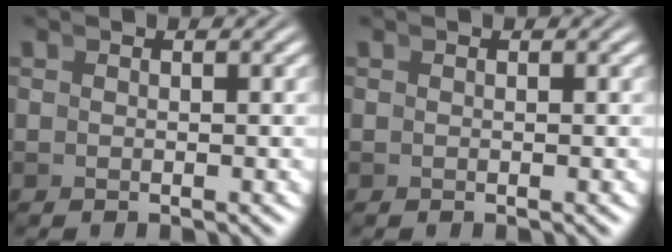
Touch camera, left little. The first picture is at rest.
{"total": 0.0}